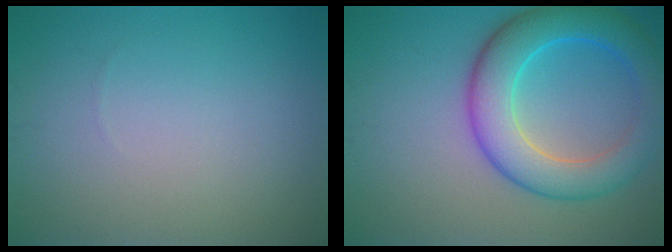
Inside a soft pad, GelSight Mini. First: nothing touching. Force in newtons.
{"total": 7.7, "press": 7.7, "slide": 0.2}